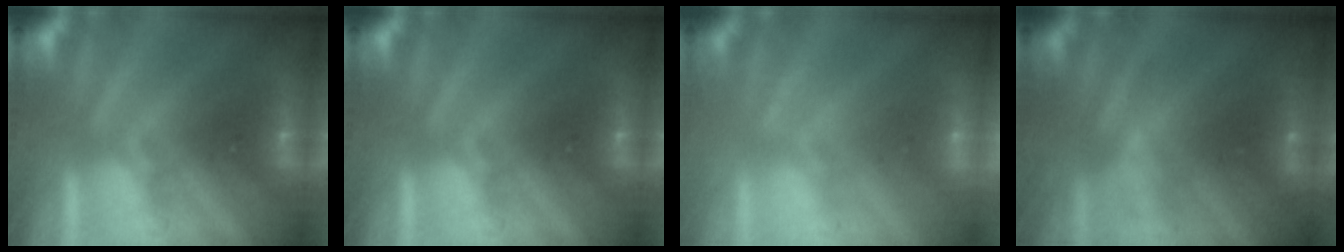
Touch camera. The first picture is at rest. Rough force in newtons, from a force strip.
{"total": 0.0}
{"total": 1.9}
{"total": 1.7}